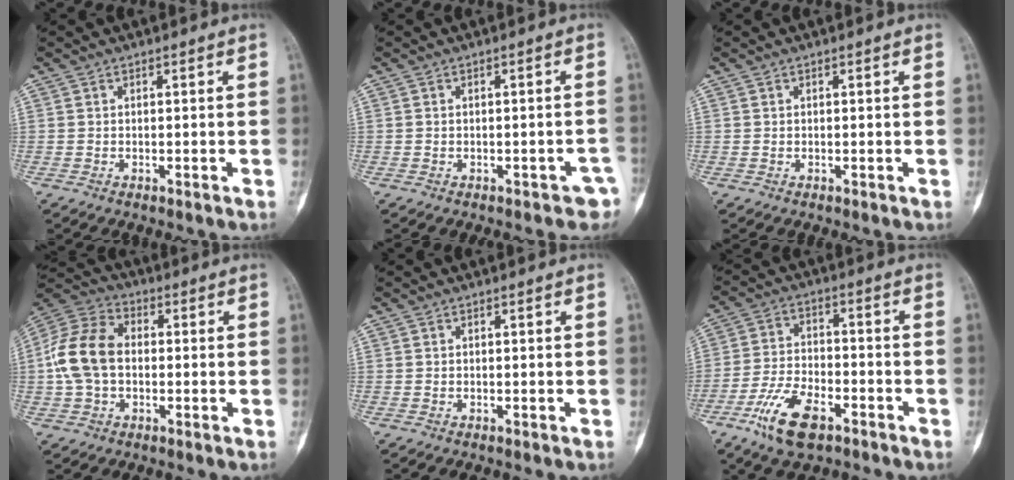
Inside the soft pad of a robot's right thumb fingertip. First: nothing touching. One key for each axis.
{"total": 3.2, "fx": -1.9, "fy": 2.1, "fz": 1.6, "tx": -0.003, "ty": 0.025, "tz": -0.020}
{"total": 0.0}
{"total": 13.1, "fx": -0.3, "fy": 9.4, "fz": 9.2, "tx": -0.175, "ty": 0.033, "tz": -0.015}
{"total": 0.0}
{"total": 11.4, "fx": -6.6, "fy": 5.4, "fz": 7.6, "tx": -0.140, "ty": 0.024, "tz": -0.125}